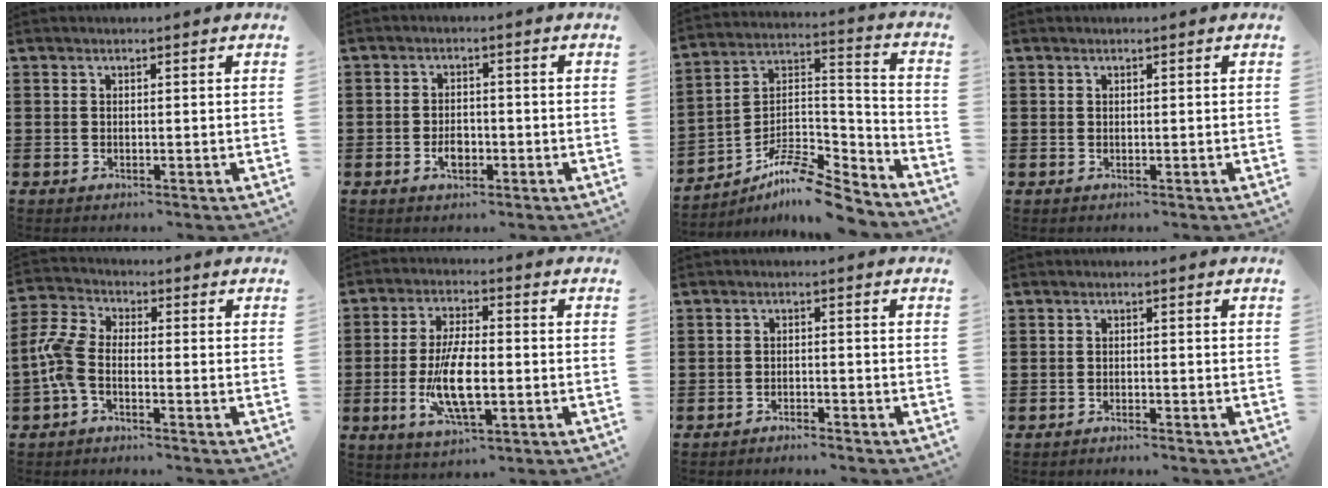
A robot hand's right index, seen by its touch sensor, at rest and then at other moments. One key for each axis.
{"total": 3.1, "fx": -1.1, "fy": 1.8, "fz": 2.2, "tx": -0.042, "ty": 0.004, "tz": -0.020}
{"total": 10.0, "fx": -8.5, "fy": 2.5, "fz": 4.6, "tx": -0.088, "ty": 0.020, "tz": -0.168}
{"total": 0.0}
{"total": 5.4, "fx": -2.2, "fy": 2.8, "fz": 4.1, "tx": -0.116, "ty": -0.005, "tz": -0.050}
{"total": 10.3, "fx": -1.8, "fy": 3.8, "fz": 9.4, "tx": -0.195, "ty": -0.013, "tz": -0.033}
{"total": 1.6, "fx": -1.6, "fy": 0.0, "fz": 0.0, "tx": -0.005, "ty": 0.004, "tz": -0.034}
{"total": 1.0, "fx": -1.0, "fy": -0.1, "fz": 0.1, "tx": -0.005, "ty": -0.001, "tz": -0.019}